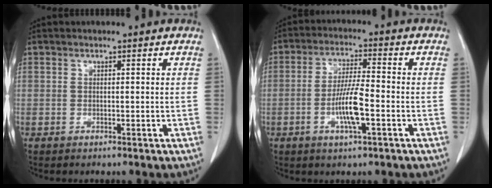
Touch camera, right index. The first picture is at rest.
{"total": 7.3, "force": [-2.2, 0.8, 6.9], "torque": [-0.134, -0.001, -0.043]}